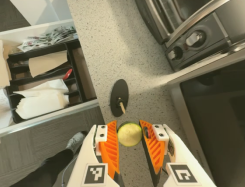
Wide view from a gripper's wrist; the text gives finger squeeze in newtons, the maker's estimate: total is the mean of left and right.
{"total": 10.5, "left": 10.6, "right": 10.3}